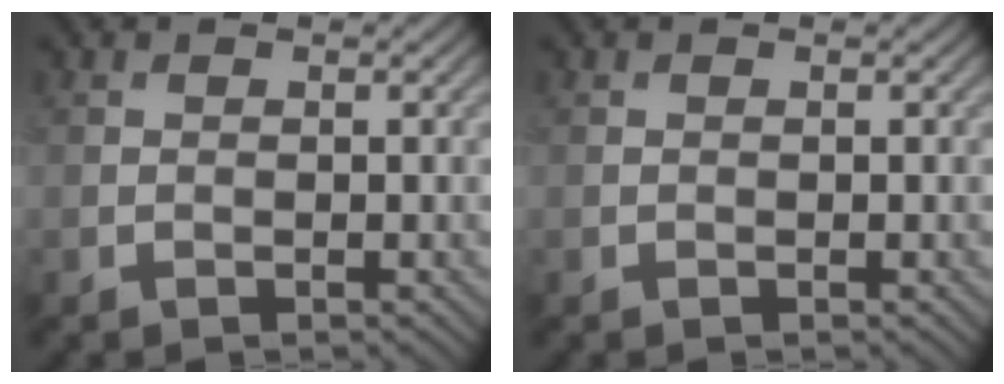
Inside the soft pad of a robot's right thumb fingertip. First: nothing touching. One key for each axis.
{"total": 0.0}